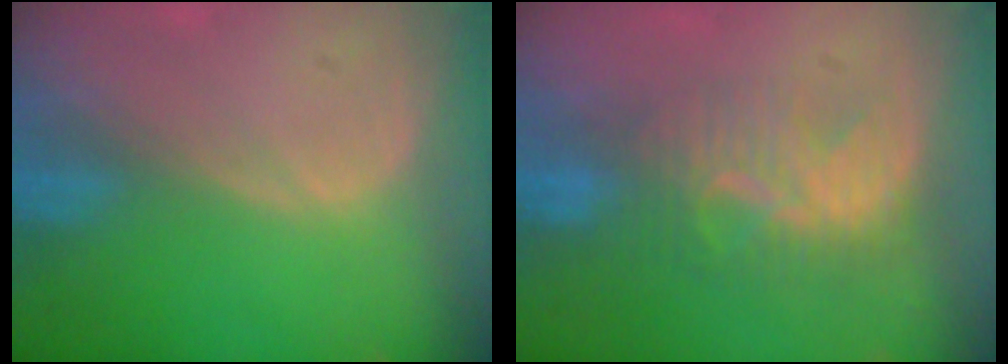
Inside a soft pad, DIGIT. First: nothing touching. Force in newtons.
{"total": 7.9, "press": 7.6, "slide": 1.9}